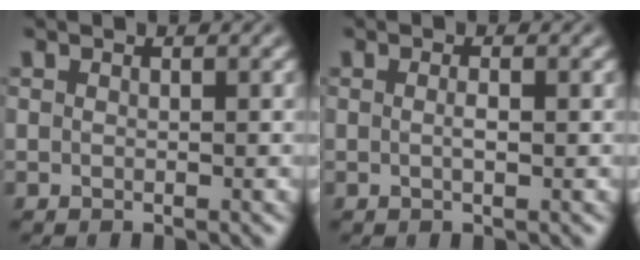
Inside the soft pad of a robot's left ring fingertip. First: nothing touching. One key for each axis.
{"total": 1.0, "fx": 0.0, "fy": 0.2, "fz": 1.0, "tx": -0.020, "ty": 0.000, "tz": -0.001}